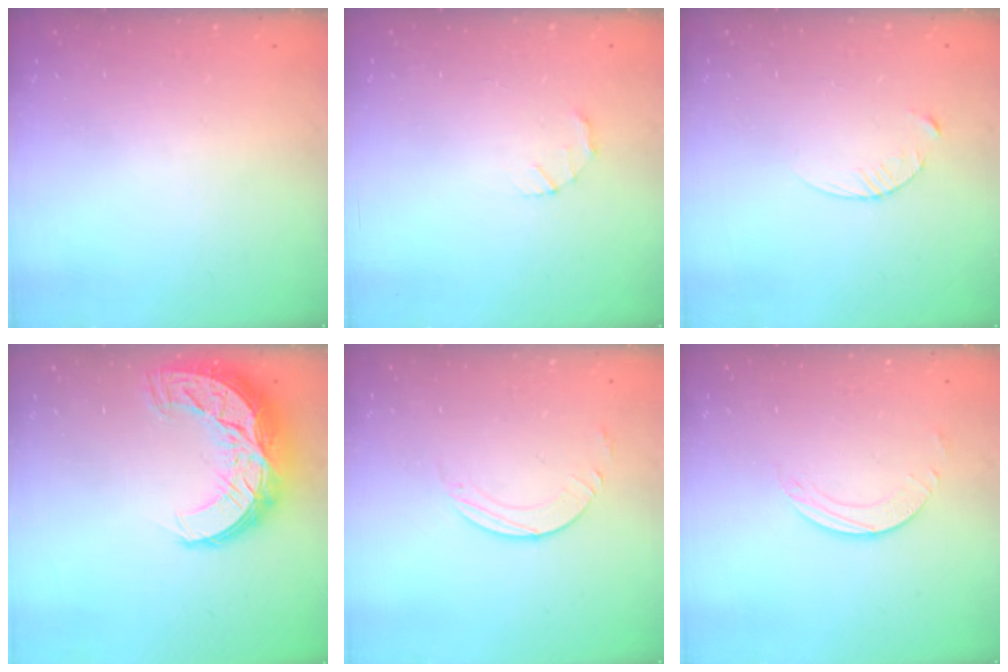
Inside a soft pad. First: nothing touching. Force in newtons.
{"total": 1.4, "press": 1.3, "slide": 0.3}
{"total": 3.6, "press": 3.5, "slide": 0.4}
{"total": 16.4, "press": 16.4, "slide": 0.9}
{"total": 3.9, "press": 3.8, "slide": 0.5}
{"total": 2.0, "press": 1.9, "slide": 0.3}